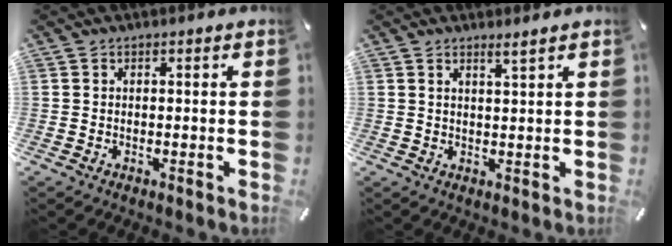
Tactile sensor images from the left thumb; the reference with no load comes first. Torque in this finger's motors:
{"motor_torque": [0.35, 0.27, 0.10, -0.16, -0.07]}